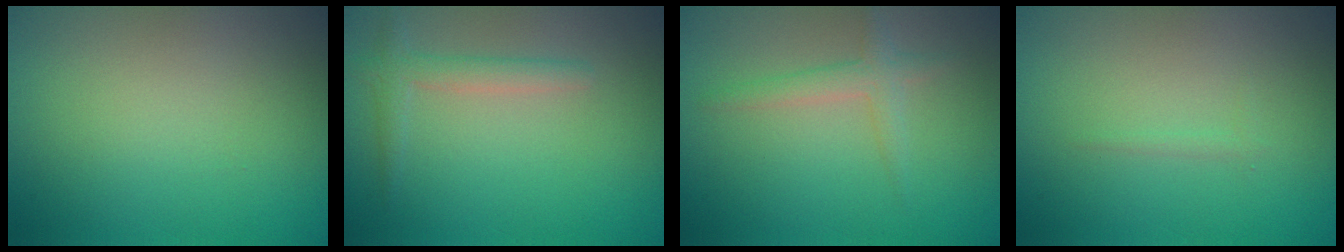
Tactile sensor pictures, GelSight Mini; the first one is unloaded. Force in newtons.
{"total": 1.9, "press": 1.9, "slide": 0.0}
{"total": 1.2, "press": 1.2, "slide": 0.1}
{"total": 0.6, "press": 0.5, "slide": 0.1}